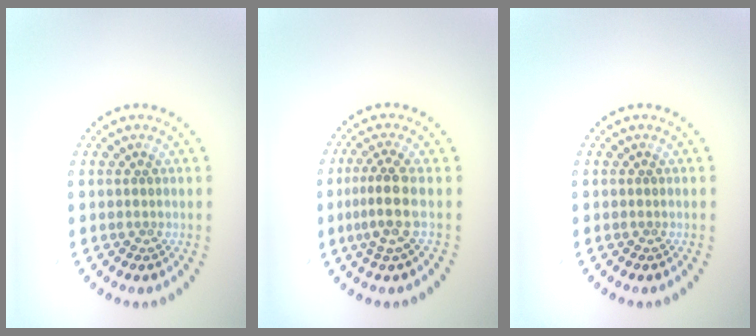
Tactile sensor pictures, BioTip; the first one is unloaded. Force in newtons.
{"total": 3.0, "press": 2.4, "slide": 1.9}
{"total": 0.0}